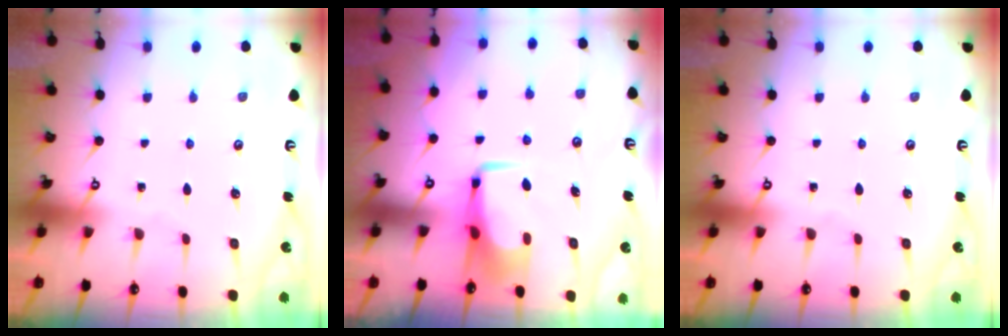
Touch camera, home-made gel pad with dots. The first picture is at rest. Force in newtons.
{"total": 6.7, "press": 6.6, "slide": 1.0}
{"total": 0.0}